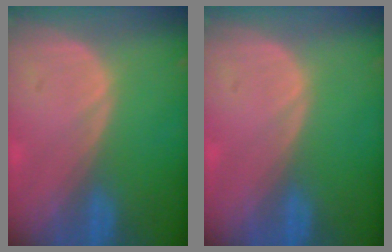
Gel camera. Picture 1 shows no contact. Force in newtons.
{"total": 0.0}